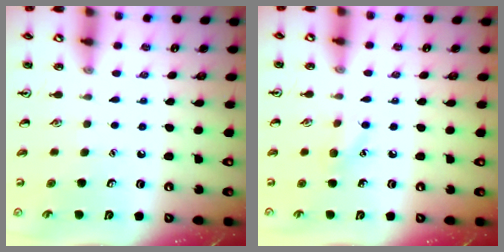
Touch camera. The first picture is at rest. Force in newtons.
{"total": 7.7, "press": 7.4, "slide": 1.9}